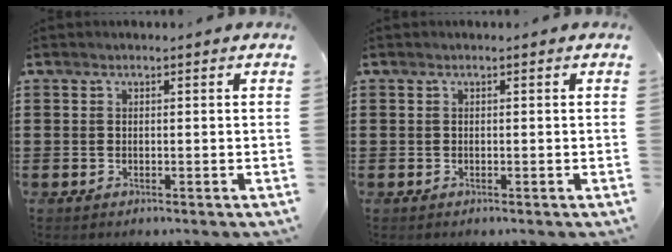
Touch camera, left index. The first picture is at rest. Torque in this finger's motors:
{"motor_torque": [-0.02, 0.01, -0.01, 0.01]}